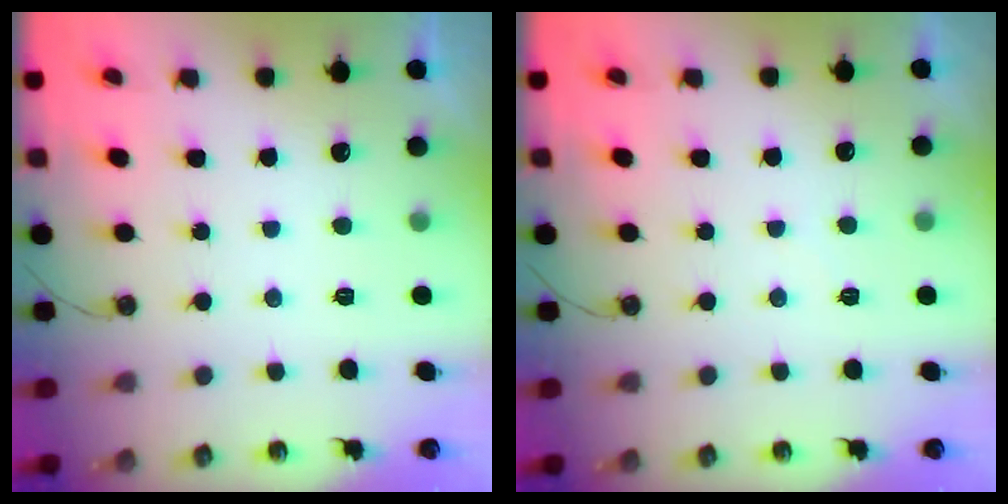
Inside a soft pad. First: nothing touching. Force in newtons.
{"total": 3.2, "press": 3.2, "slide": 0.3}